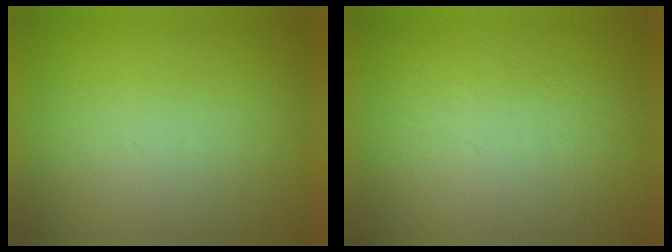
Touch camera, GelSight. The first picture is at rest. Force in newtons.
{"total": 5.9}